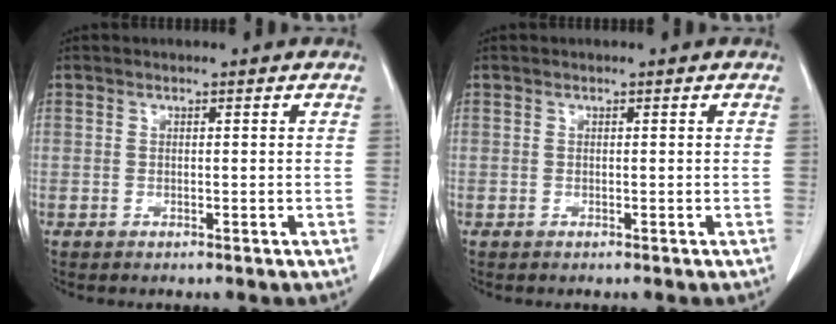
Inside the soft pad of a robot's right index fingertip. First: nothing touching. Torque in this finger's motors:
{"motor_torque": [0.00, 0.00, 0.00, 0.00]}